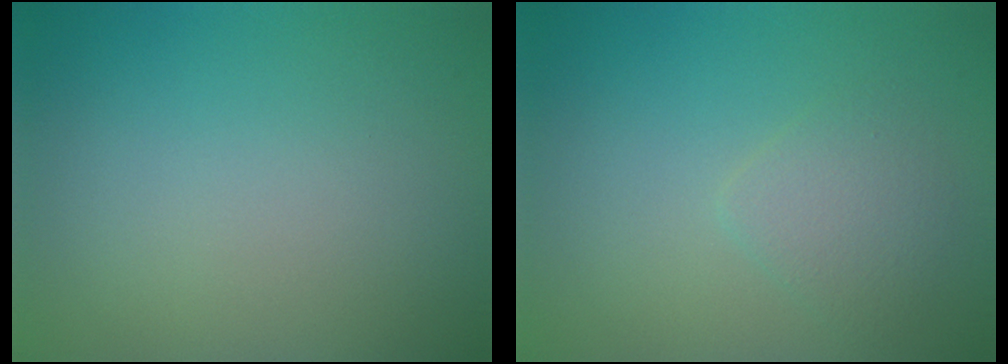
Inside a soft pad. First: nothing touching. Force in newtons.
{"total": 2.0, "press": 1.9, "slide": 0.1}